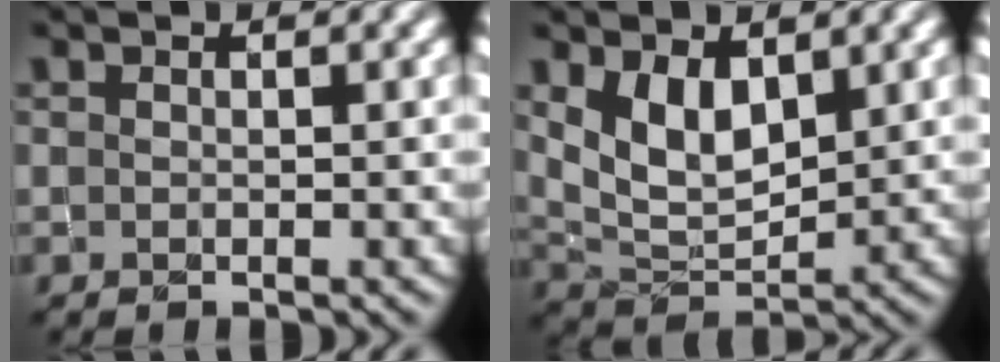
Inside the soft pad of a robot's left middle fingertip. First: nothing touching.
{"total": 4.6, "force": [2.0, 2.5, 3.3], "torque": [-0.073, -0.010, 0.044]}